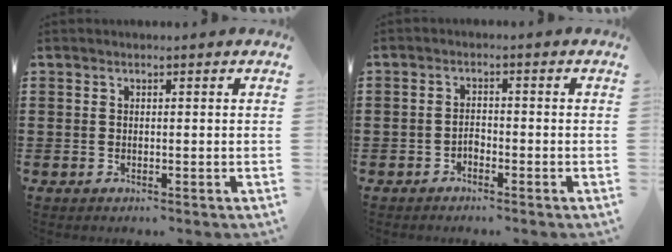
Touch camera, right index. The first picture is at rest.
{"total": 1.4, "force": [-1.1, 0.7, 0.5], "torque": [-0.013, 0.001, -0.022]}